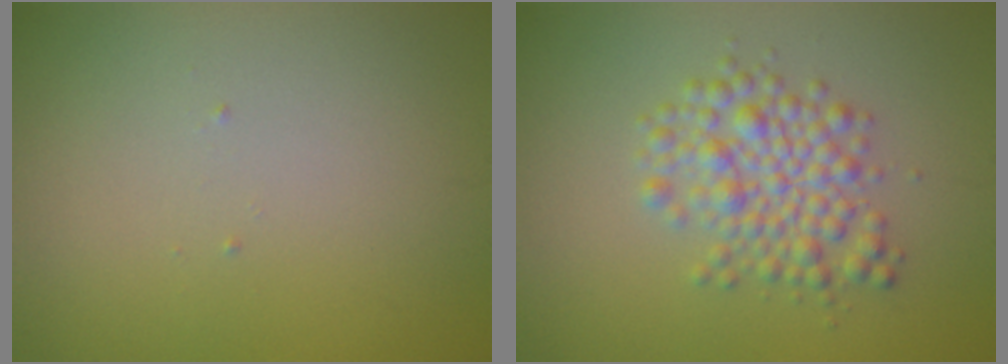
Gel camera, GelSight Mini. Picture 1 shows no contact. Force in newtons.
{"total": 4.0, "press": 4.0, "slide": 0.1}